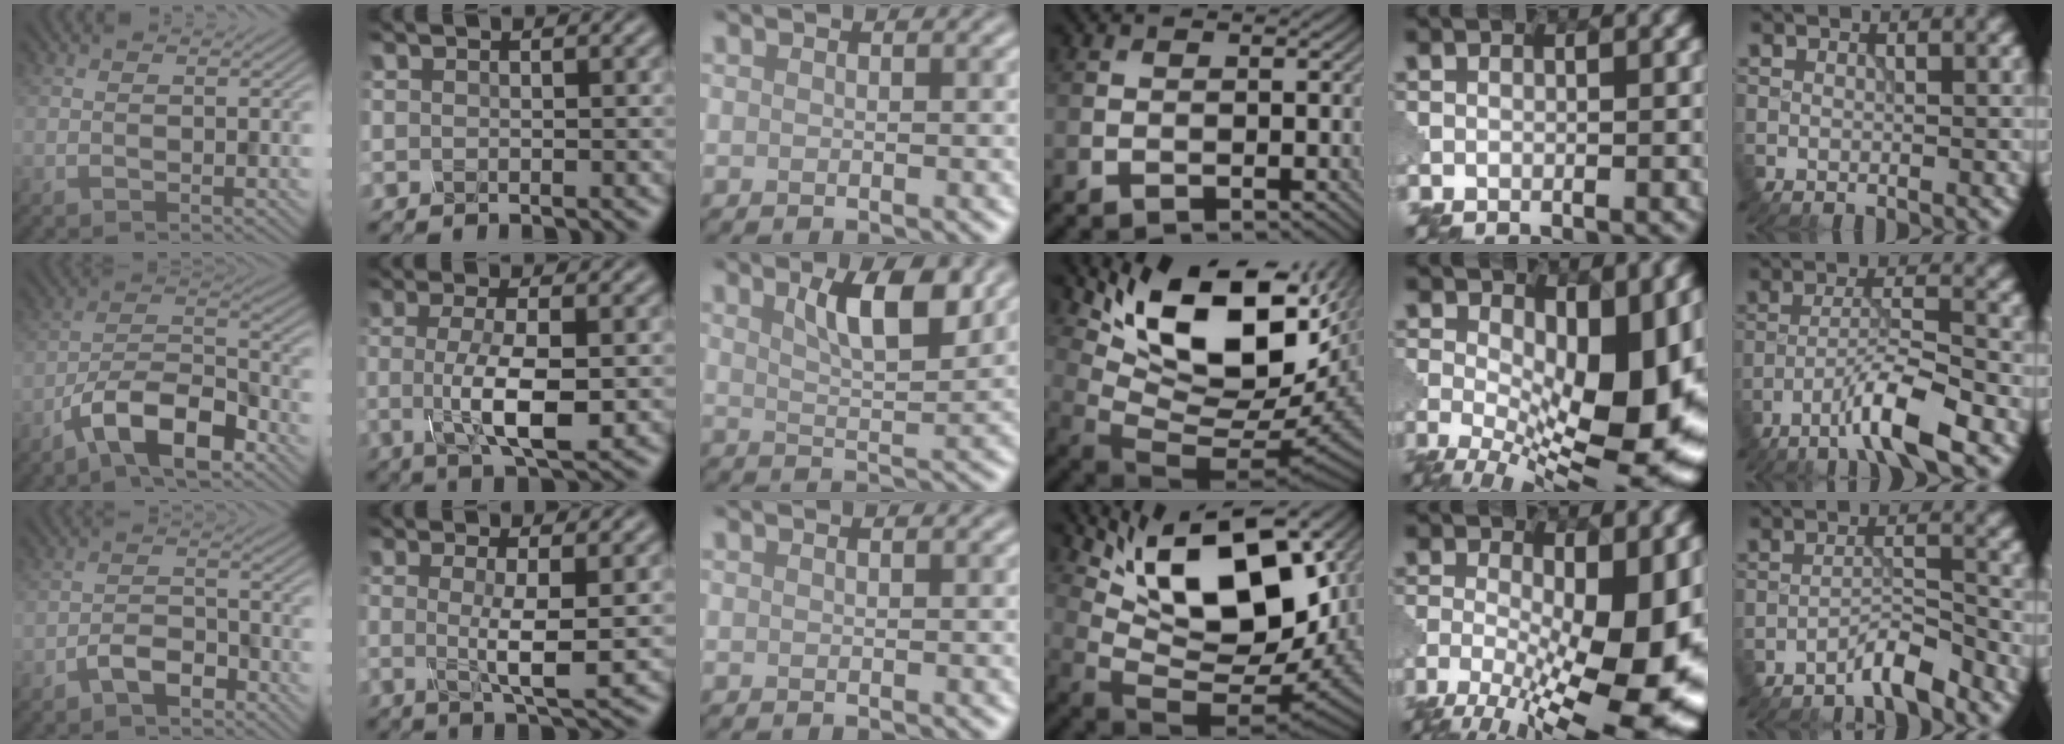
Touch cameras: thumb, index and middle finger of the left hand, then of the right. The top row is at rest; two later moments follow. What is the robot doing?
{"motion": "disassemble", "object": "glue stick"}